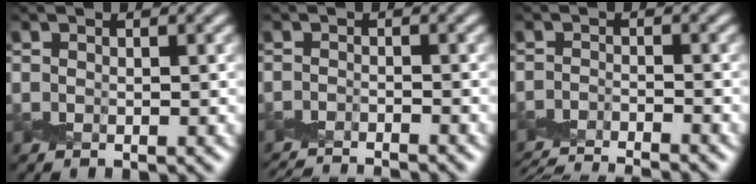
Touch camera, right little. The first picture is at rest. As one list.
[{"total": 4.2, "force": [-4.1, -0.3, 0.8], "torque": [-0.014, -0.016, -0.075]}, {"total": 6.4, "force": [-6.3, 0.4, 1.3], "torque": [-0.020, -0.018, -0.096]}]